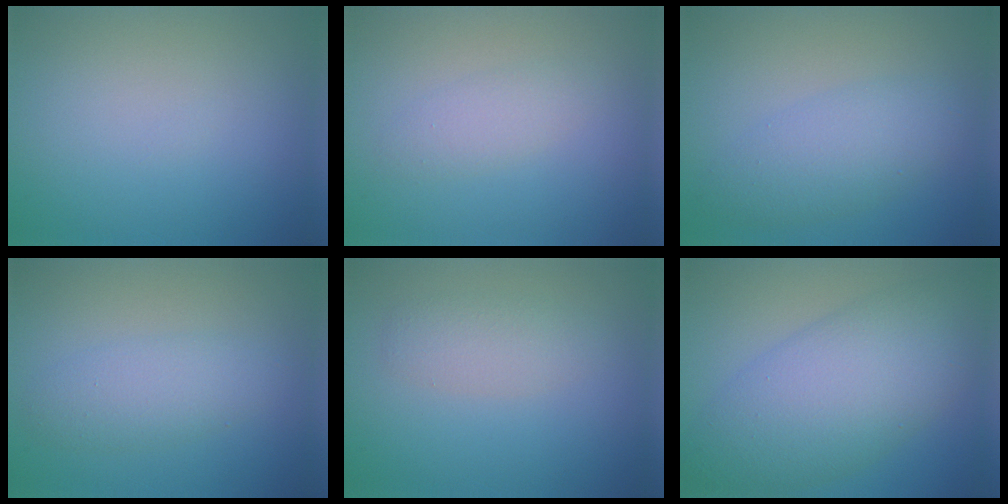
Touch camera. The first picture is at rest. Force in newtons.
{"total": 1.9, "press": 1.9, "slide": 0.1}
{"total": 3.9, "press": 3.9, "slide": 0.1}
{"total": 3.0, "press": 3.0, "slide": 0.2}
{"total": 2.3, "press": 2.3, "slide": 0.1}
{"total": 9.4, "press": 9.4, "slide": 0.3}